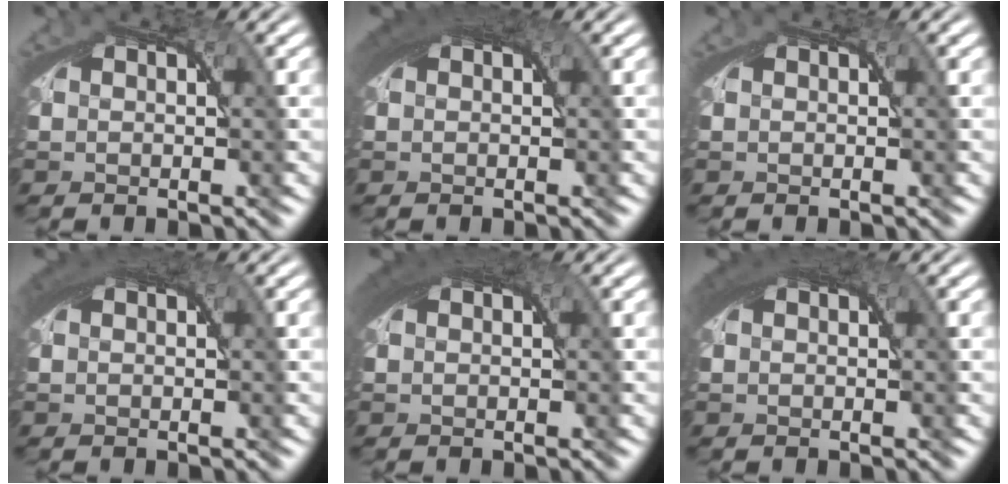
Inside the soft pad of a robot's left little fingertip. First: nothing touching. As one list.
[{"total": 3.3, "force": [1.6, 1.1, 2.7], "torque": [-0.039, 0.013, 0.020]}, {"total": 0.0}, {"total": 2.9, "force": [1.5, 1.0, 2.3], "torque": [-0.035, 0.012, 0.019]}, {"total": 3.4, "force": [1.6, 1.2, 2.7], "torque": [-0.040, 0.013, 0.021]}, {"total": 3.3, "force": [1.6, 1.1, 2.7], "torque": [-0.040, 0.013, 0.020]}]